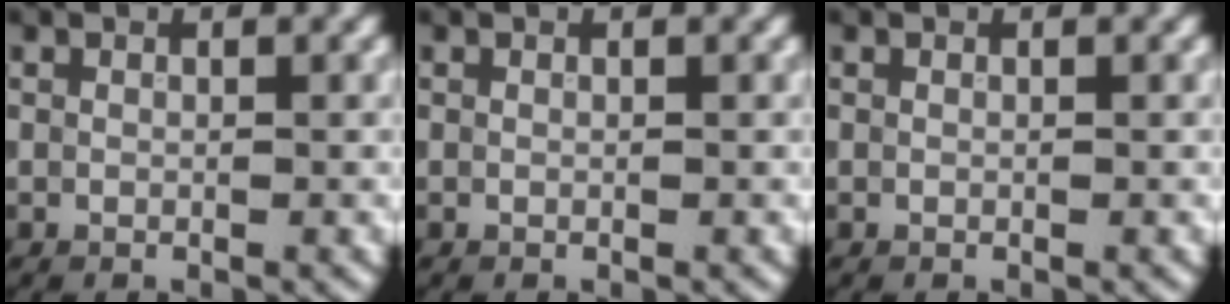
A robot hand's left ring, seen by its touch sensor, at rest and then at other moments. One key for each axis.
{"total": 0.0}
{"total": 0.0}